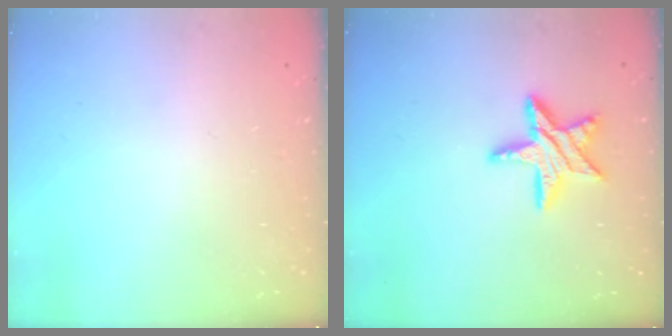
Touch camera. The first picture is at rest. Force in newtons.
{"total": 12.5, "press": 12.5, "slide": 1.0}